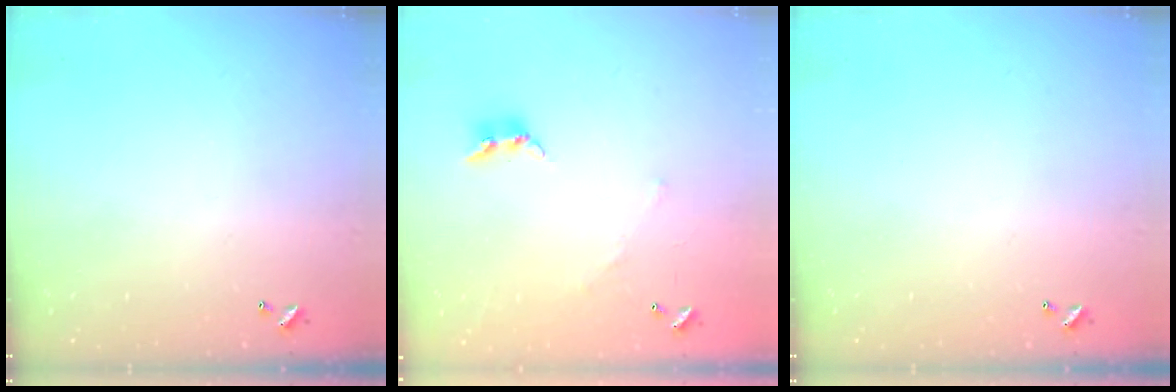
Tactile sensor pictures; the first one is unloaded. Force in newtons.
{"total": 3.9, "press": 3.9, "slide": 0.2}
{"total": 0.0}